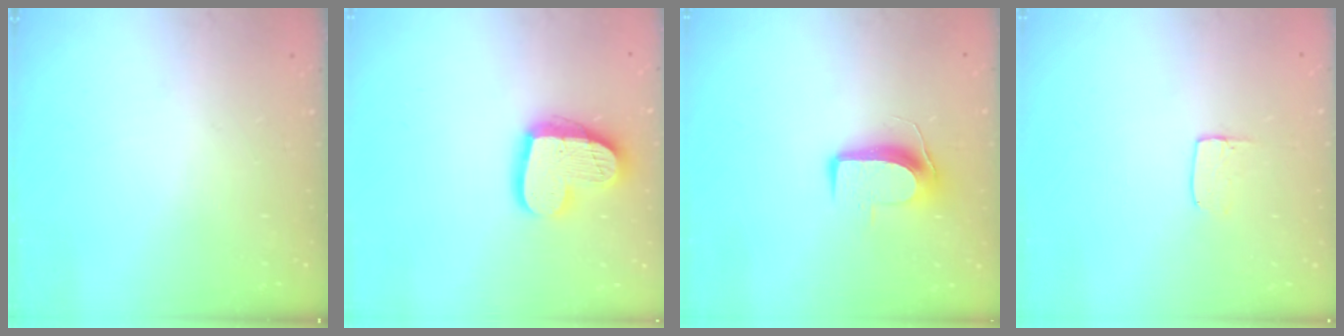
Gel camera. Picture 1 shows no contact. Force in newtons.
{"total": 17.2, "press": 17.1, "slide": 1.5}
{"total": 8.8, "press": 8.7, "slide": 0.6}
{"total": 4.1, "press": 4.1, "slide": 0.3}